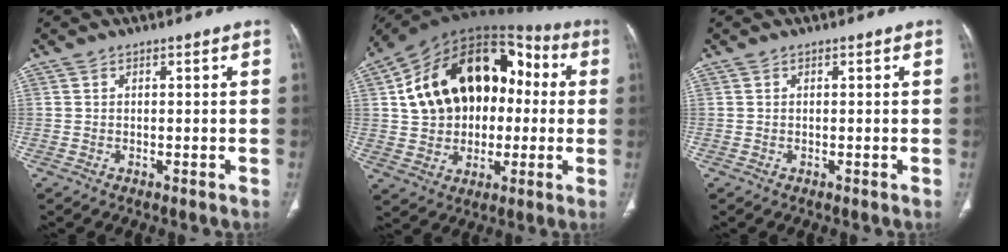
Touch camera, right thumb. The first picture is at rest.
{"total": 24.6, "force": [2.9, 17.2, 17.3], "torque": [-0.260, 0.042, 0.051]}
{"total": 0.0}